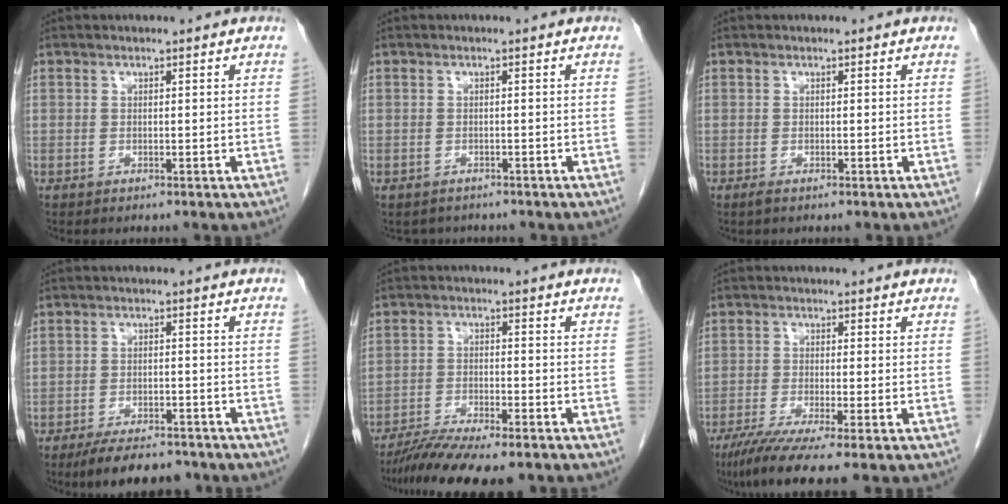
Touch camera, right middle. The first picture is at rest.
{"total": 2.6, "force": [-2.2, 1.2, 0.1], "torque": [-0.004, 0.000, -0.032]}
{"total": 0.5, "force": [-0.4, 0.1, 0.4], "torque": [-0.009, -0.002, -0.006]}
{"total": 8.4, "force": [-7.0, 2.7, 3.8], "torque": [-0.055, -0.006, -0.108]}
{"total": 10.7, "force": [-8.8, 1.2, 5.9], "torque": [-0.093, -0.020, -0.142]}
{"total": 8.2, "force": [-5.8, -0.3, 5.8], "torque": [-0.093, -0.022, -0.096]}